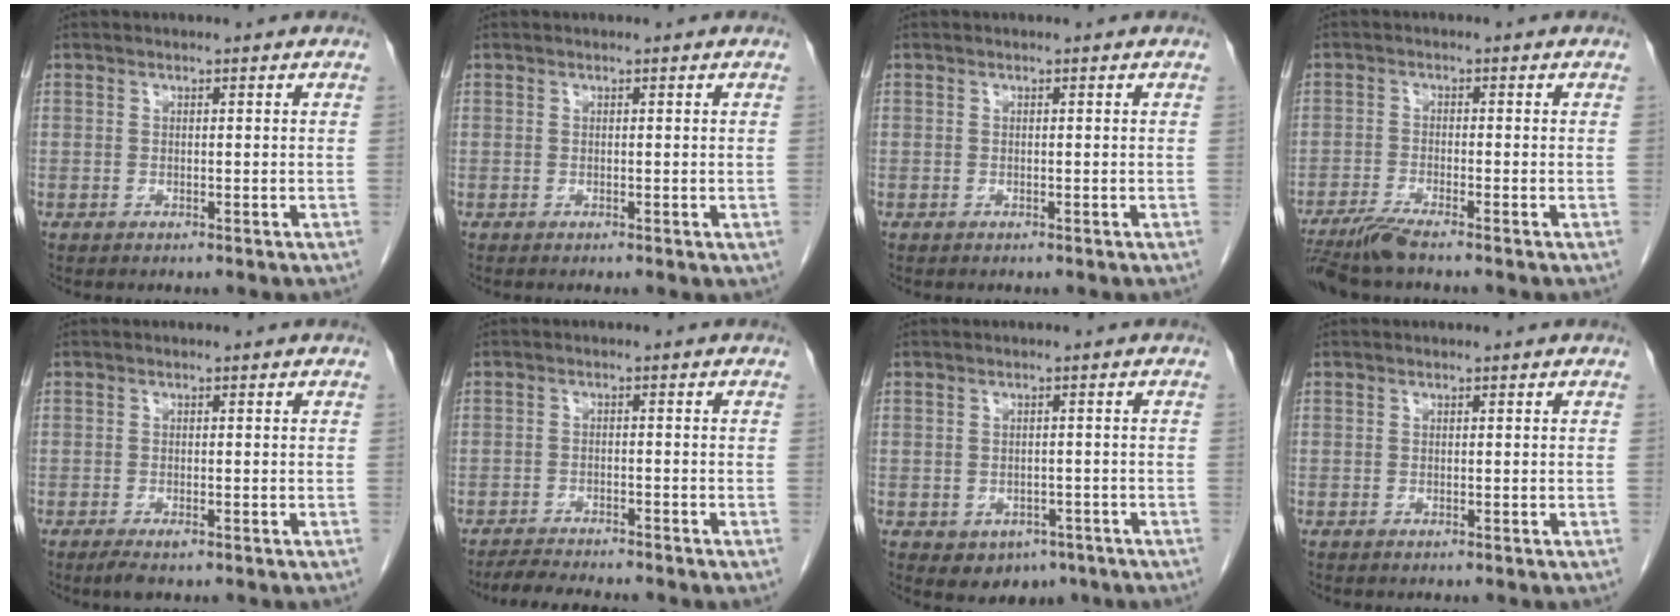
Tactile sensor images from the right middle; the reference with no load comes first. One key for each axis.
{"total": 0.5, "fx": -0.2, "fy": 0.1, "fz": 0.5, "tx": -0.008, "ty": -0.002, "tz": -0.003}
{"total": 0.0}
{"total": 5.1, "fx": -4.4, "fy": -0.4, "fz": 2.6, "tx": -0.049, "ty": -0.018, "tz": -0.082}
{"total": 2.2, "fx": -1.4, "fy": 0.6, "fz": 1.6, "tx": -0.030, "ty": -0.005, "tz": -0.021}
{"total": 5.0, "fx": -4.7, "fy": -0.1, "fz": 1.6, "tx": -0.026, "ty": -0.014, "tz": -0.079}
{"total": 4.3, "fx": -2.4, "fy": 3.2, "fz": 1.7, "tx": -0.013, "ty": 0.002, "tz": -0.023}
{"total": 0.0}